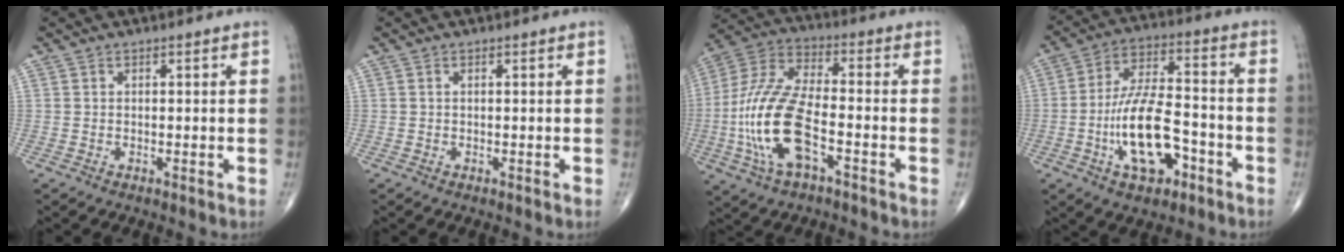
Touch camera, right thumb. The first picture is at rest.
{"total": 0.0}
{"total": 17.2, "force": [-4.8, 7.4, 14.8], "torque": [-0.319, 0.029, -0.090]}
{"total": 15.2, "force": [-5.3, 7.0, 12.4], "torque": [-0.215, 0.038, -0.088]}